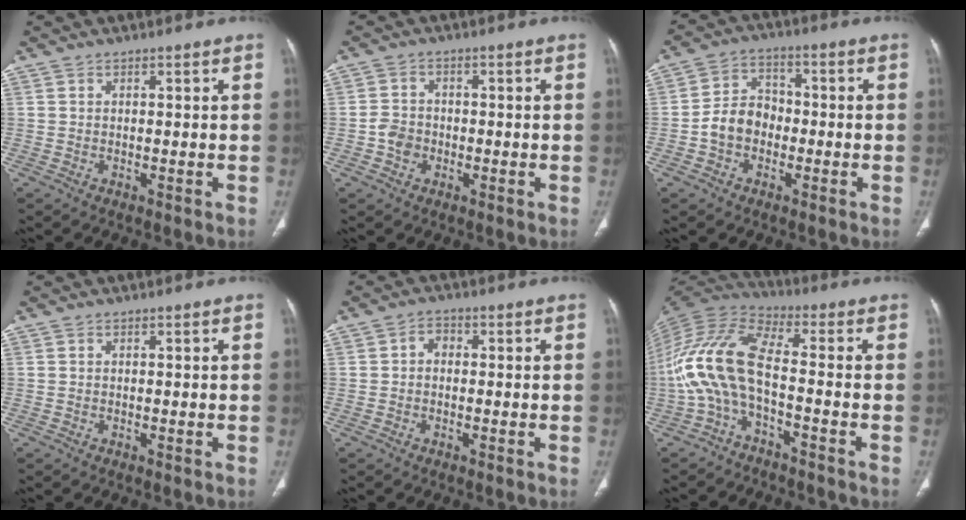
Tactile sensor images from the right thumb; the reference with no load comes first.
{"total": 3.7, "force": [-1.1, 3.1, 1.7], "torque": [-0.018, 0.010, -0.024]}
{"total": 7.6, "force": [-1.9, 6.0, 4.2], "torque": [-0.055, 0.031, -0.047]}
{"total": 0.0}
{"total": 2.3, "force": [-0.1, 1.8, 1.4], "torque": [-0.011, 0.011, -0.011]}
{"total": 12.0, "force": [-3.5, 4.3, 10.7], "torque": [-0.237, 0.058, -0.082]}